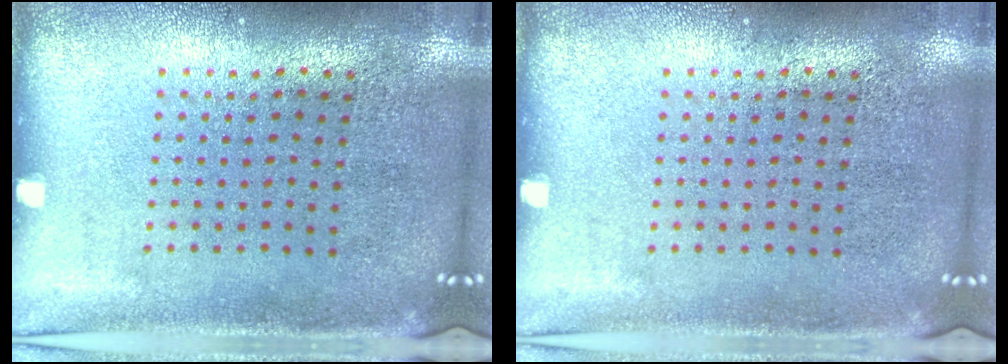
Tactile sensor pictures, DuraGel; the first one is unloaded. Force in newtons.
{"total": 0.0}